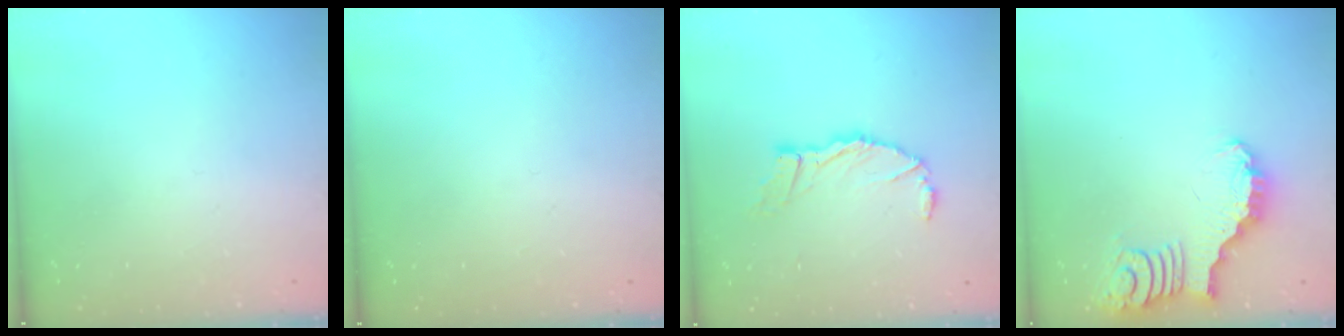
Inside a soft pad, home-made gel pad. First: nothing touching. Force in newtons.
{"total": 1.4, "press": 1.4, "slide": 0.1}
{"total": 10.1, "press": 10.0, "slide": 1.3}
{"total": 3.2, "press": 3.1, "slide": 0.4}